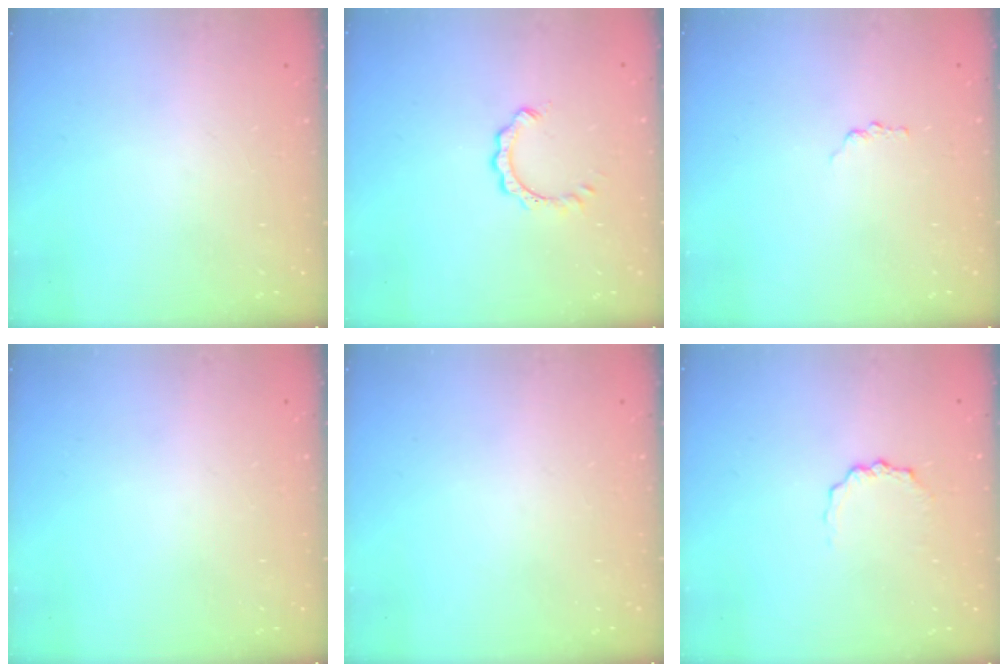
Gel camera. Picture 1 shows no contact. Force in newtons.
{"total": 4.0, "press": 4.0, "slide": 0.3}
{"total": 1.2, "press": 1.2, "slide": 0.2}
{"total": 0.0}
{"total": 0.0}
{"total": 2.3, "press": 2.2, "slide": 0.3}